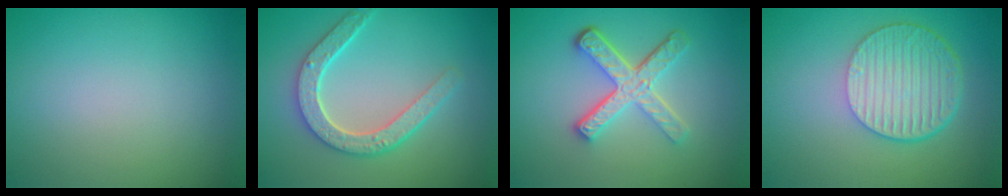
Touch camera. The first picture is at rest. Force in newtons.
{"total": 4.6, "press": 3.7, "slide": 2.8}
{"total": 4.7, "press": 3.5, "slide": 3.2}
{"total": 6.4, "press": 4.5, "slide": 4.5}